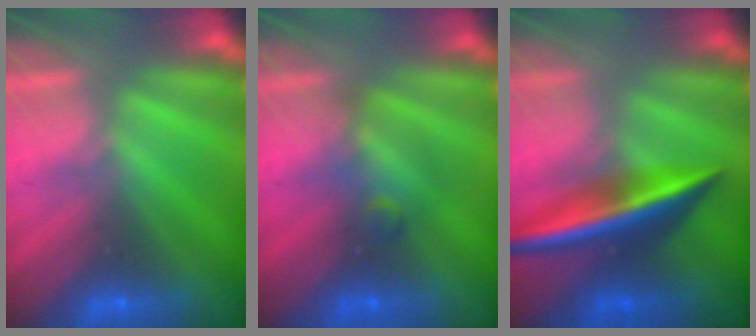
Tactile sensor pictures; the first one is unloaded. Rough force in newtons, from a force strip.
{"total": 2.4}
{"total": 2.5}